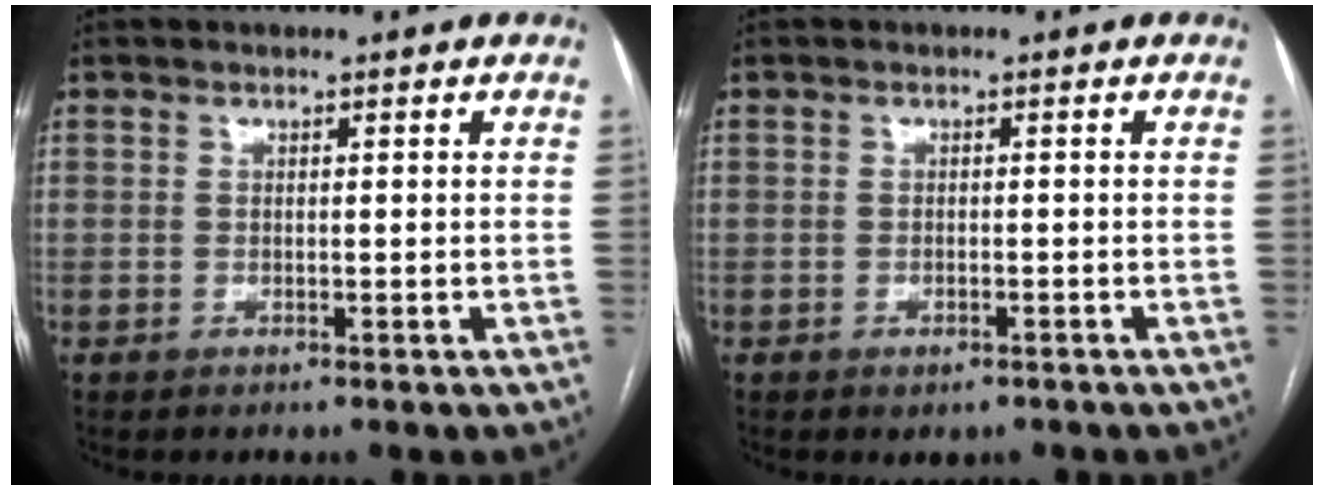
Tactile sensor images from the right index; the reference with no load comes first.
{"total": 1.6, "force": [-1.0, 0.9, 0.9], "torque": [-0.014, 0.000, -0.006]}